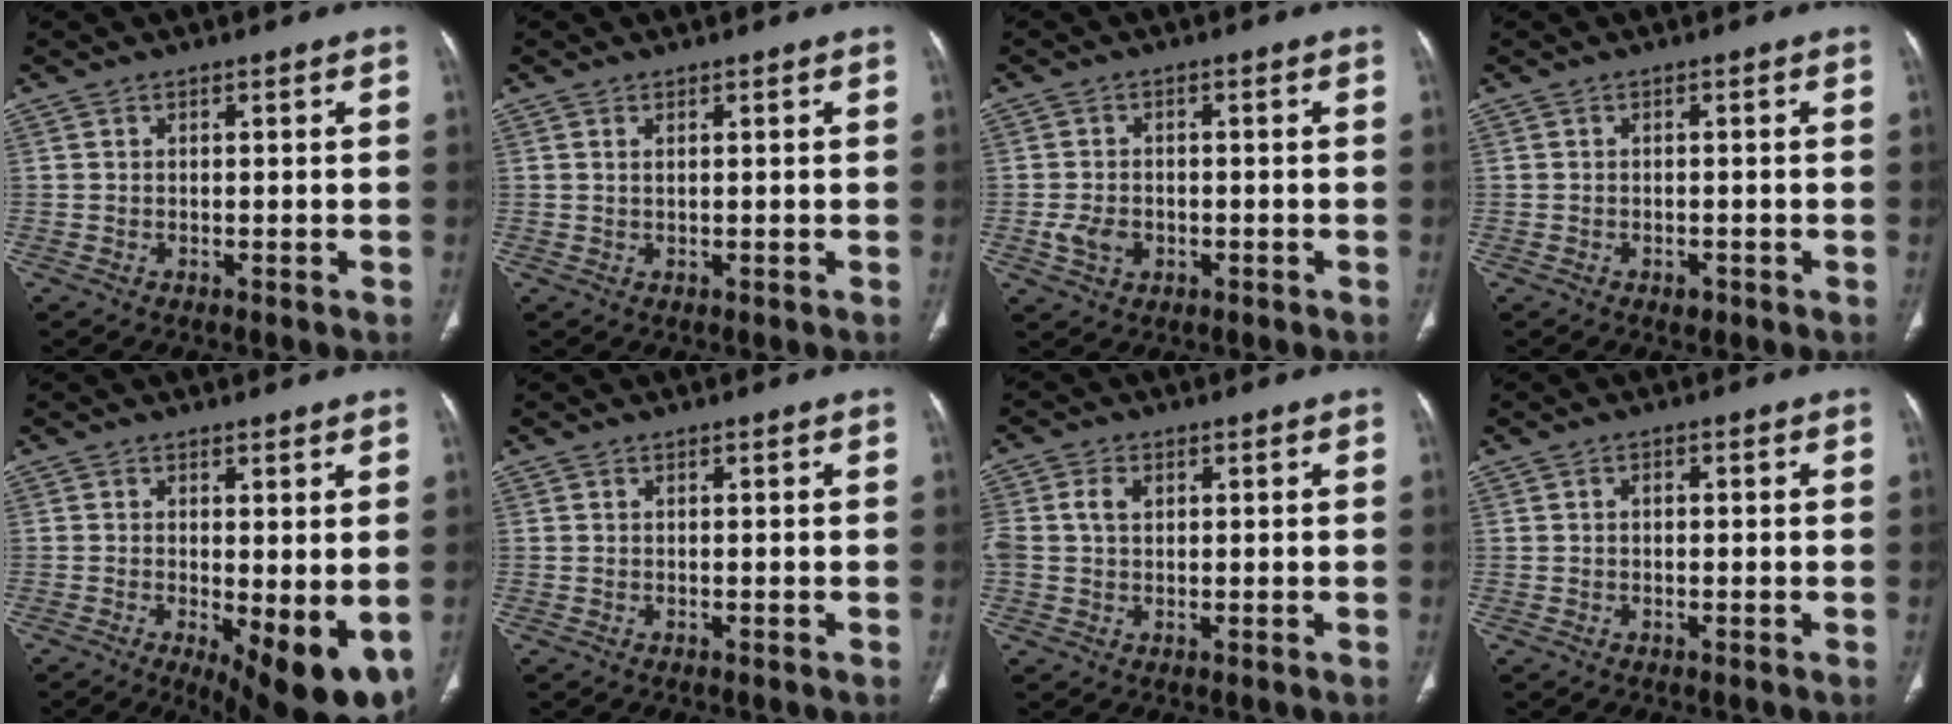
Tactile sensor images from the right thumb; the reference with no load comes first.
{"total": 0.6, "force": [0.3, 0.2, 0.5], "torque": [-0.013, 0.003, 0.006]}
{"total": 5.0, "force": [-1.3, 3.9, 2.9], "torque": [-0.043, 0.006, -0.018]}
{"total": 1.3, "force": [-0.7, 0.8, 0.7], "torque": [-0.008, 0.001, -0.008]}
{"total": 11.1, "force": [-2.4, 3.6, 10.2], "torque": [-0.137, -0.025, -0.024]}
{"total": 0.0}
{"total": 4.6, "force": [0.9, 3.3, 3.0], "torque": [-0.075, 0.010, 0.021]}
{"total": 1.0, "force": [0.0, 0.7, 0.7], "torque": [-0.009, 0.006, -0.003]}